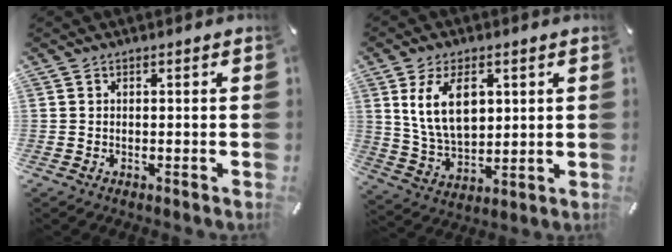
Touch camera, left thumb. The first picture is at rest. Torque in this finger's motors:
{"motor_torque": [0.45, 0.40, 0.44, -0.17, 0.37]}